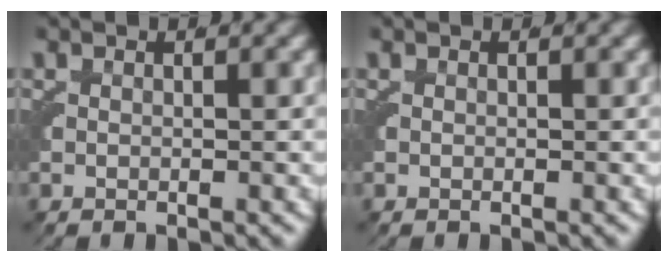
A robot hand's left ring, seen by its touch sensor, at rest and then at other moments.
{"total": 0.0}